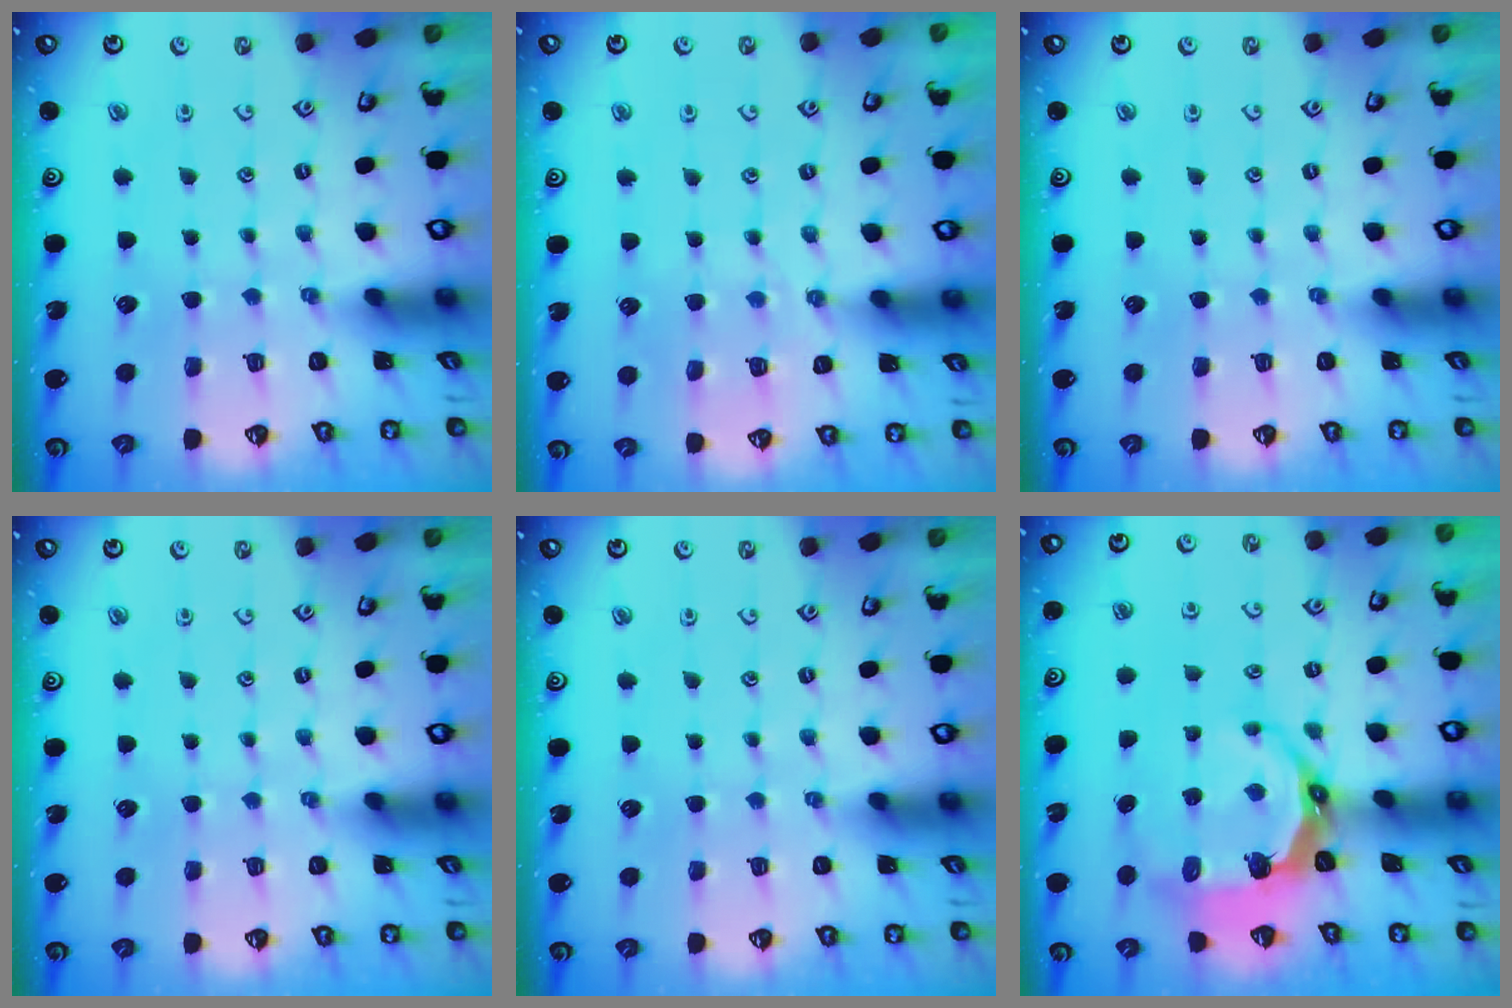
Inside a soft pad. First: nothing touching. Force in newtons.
{"total": 5.5, "press": 5.5, "slide": 0.9}
{"total": 0.0}
{"total": 0.0}
{"total": 0.0}
{"total": 7.3, "press": 5.9, "slide": 4.3}